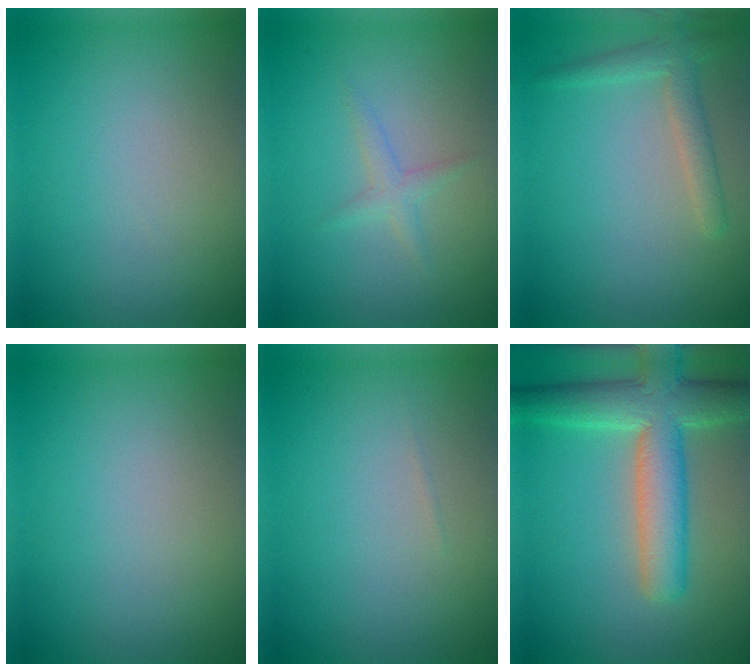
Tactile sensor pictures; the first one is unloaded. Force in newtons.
{"total": 1.3, "press": 1.3, "slide": 0.1}
{"total": 2.3, "press": 2.2, "slide": 0.2}
{"total": 0.0}
{"total": 0.0}
{"total": 7.6, "press": 7.6, "slide": 0.4}